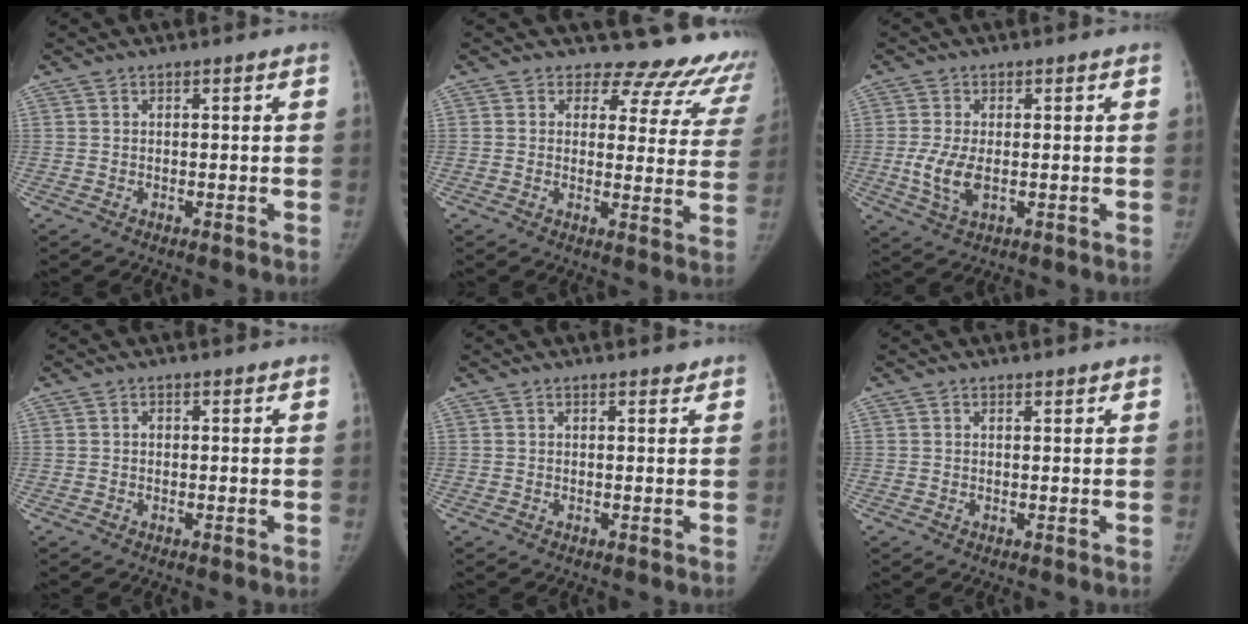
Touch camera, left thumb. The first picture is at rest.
{"total": 15.6, "force": [13.9, 6.6, 2.5], "torque": [0.024, -0.106, 0.134]}
{"total": 6.0, "force": [-0.5, 3.2, 5.0], "torque": [-0.112, -0.014, -0.006]}
{"total": 0.6, "force": [0.1, 0.5, 0.3], "torque": [-0.001, 0.001, 0.001]}
{"total": 1.3, "force": [1.0, 0.6, 0.5], "torque": [-0.004, -0.005, 0.012]}
{"total": 0.8, "force": [0.7, 0.3, 0.3], "torque": [-0.004, -0.005, 0.010]}